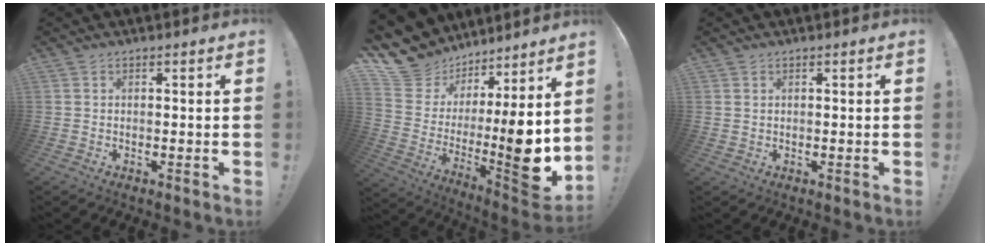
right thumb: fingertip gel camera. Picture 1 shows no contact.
{"total": 12.3, "force": [2.7, 7.2, 9.6], "torque": [-0.123, -0.067, 0.056]}
{"total": 0.6, "force": [0.3, 0.4, 0.2], "torque": [-0.002, 0.000, 0.006]}